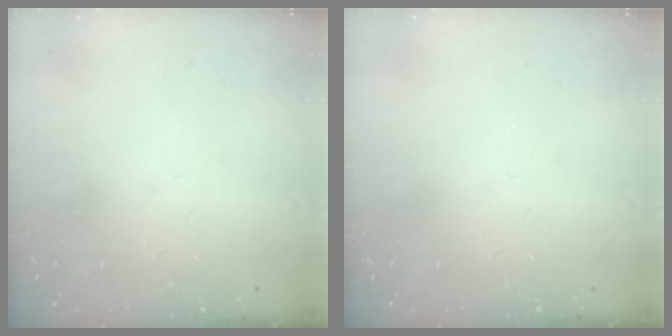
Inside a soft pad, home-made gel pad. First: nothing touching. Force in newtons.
{"total": 0.0}